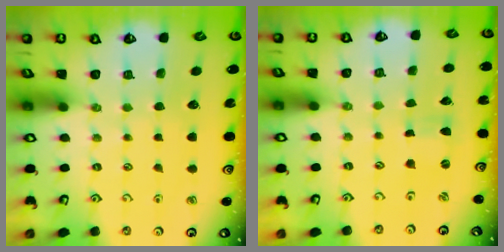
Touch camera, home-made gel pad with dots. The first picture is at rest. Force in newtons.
{"total": 0.0}